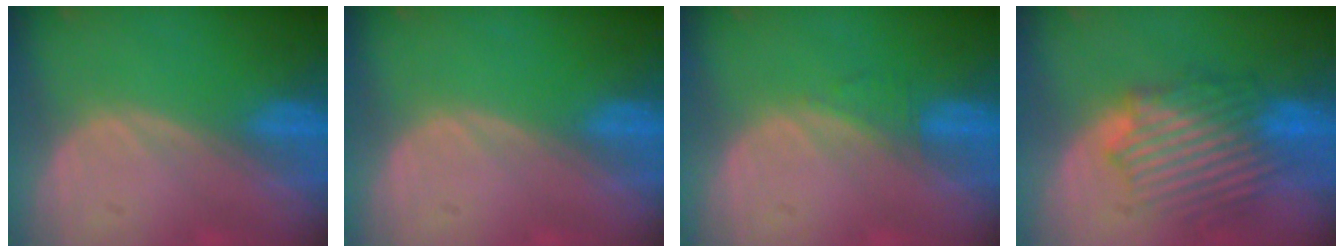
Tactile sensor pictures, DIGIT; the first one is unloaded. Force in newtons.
{"total": 0.0}
{"total": 1.2, "press": 1.2, "slide": 0.1}
{"total": 8.6, "press": 8.5, "slide": 1.6}